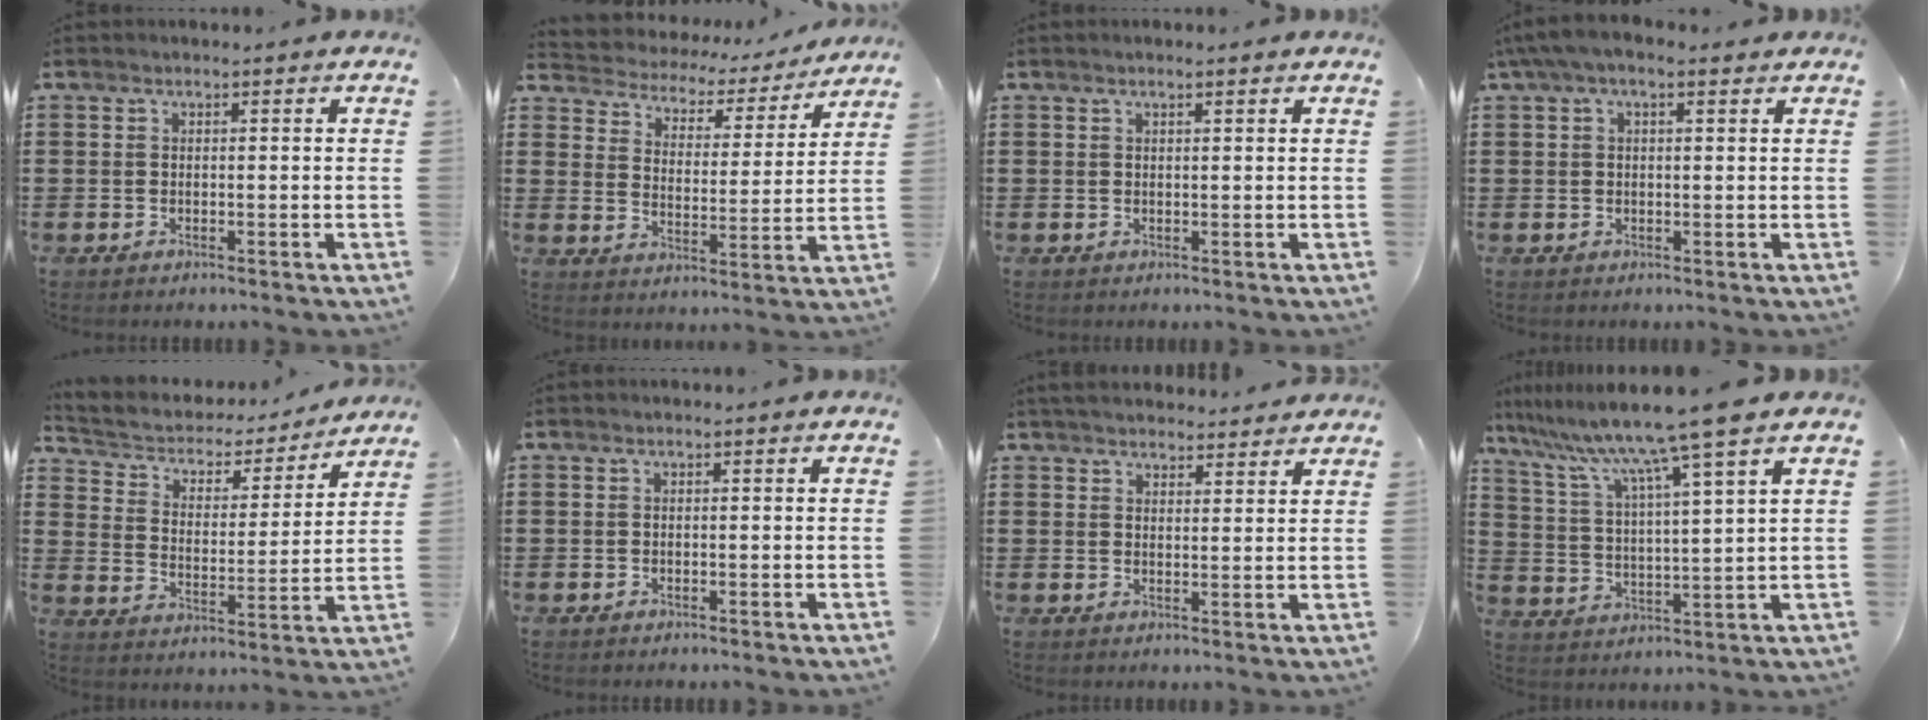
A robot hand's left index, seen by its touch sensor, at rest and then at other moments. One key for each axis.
{"total": 3.0, "fx": 2.9, "fy": 0.8, "fz": -0.1, "tx": -0.022, "ty": -0.028, "tz": 0.038}
{"total": 1.0, "fx": 0.6, "fy": 0.0, "fz": 0.8, "tx": -0.016, "ty": 0.001, "tz": 0.011}
{"total": 3.3, "fx": 1.4, "fy": 1.2, "fz": 2.8, "tx": -0.056, "ty": 0.009, "tz": 0.023}
{"total": 3.4, "fx": 3.0, "fy": 1.6, "fz": 0.5, "tx": -0.032, "ty": -0.024, "tz": 0.040}
{"total": 0.0}
{"total": 3.4, "fx": 3.4, "fy": 0.4, "fz": 0.4, "tx": -0.018, "ty": -0.007, "tz": 0.064}
{"total": 10.5, "fx": 8.3, "fy": -1.5, "fz": 6.2, "tx": -0.152, "ty": -0.051, "tz": 0.127}